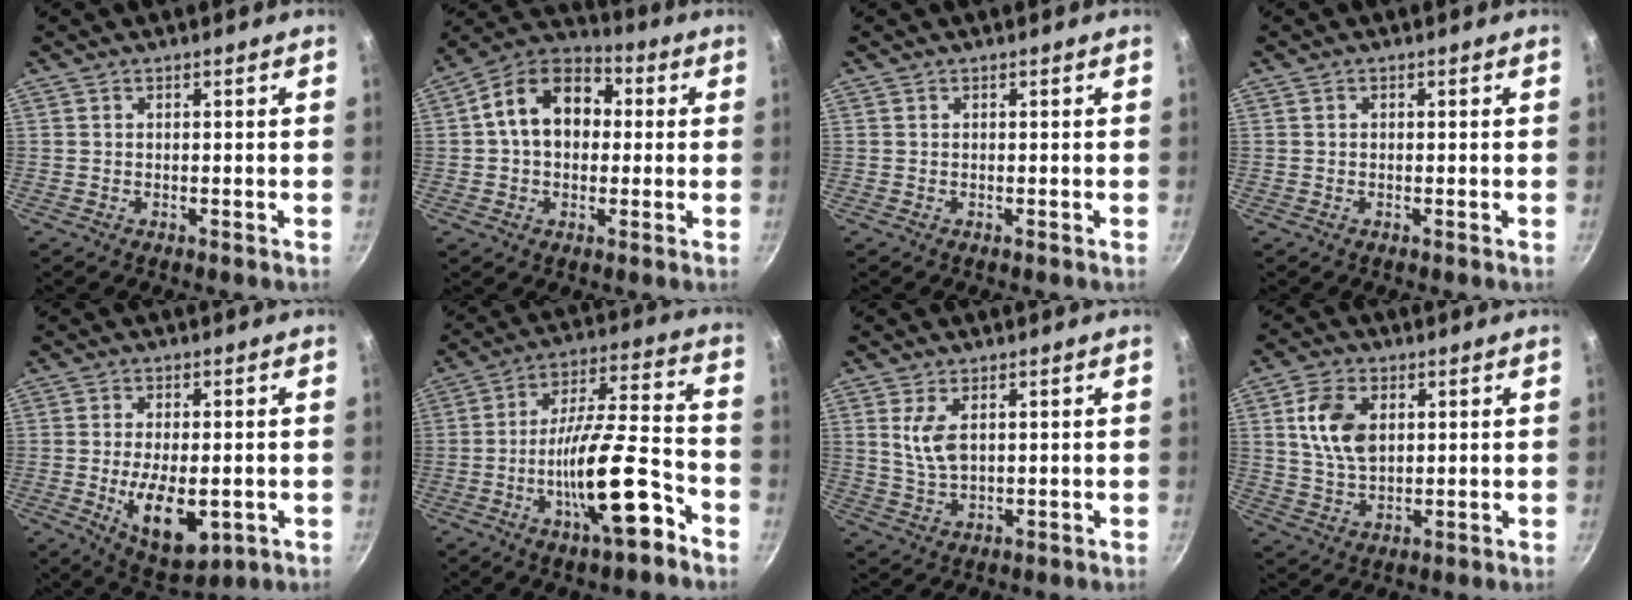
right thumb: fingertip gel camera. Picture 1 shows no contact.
{"total": 14.1, "force": [1.7, 10.3, 9.5], "torque": [-0.120, 0.031, 0.006]}
{"total": 0.0}
{"total": 0.0}
{"total": 10.7, "force": [-2.0, 5.4, 9.0], "torque": [-0.130, -0.007, -0.015]}
{"total": 17.4, "force": [-7.8, 4.7, 14.8], "torque": [-0.228, 0.049, -0.134]}
{"total": 5.7, "force": [1.7, 2.9, 4.6], "torque": [-0.086, -0.013, 0.038]}
{"total": 9.6, "force": [2.4, 6.0, 7.0], "torque": [-0.121, -0.007, 0.047]}